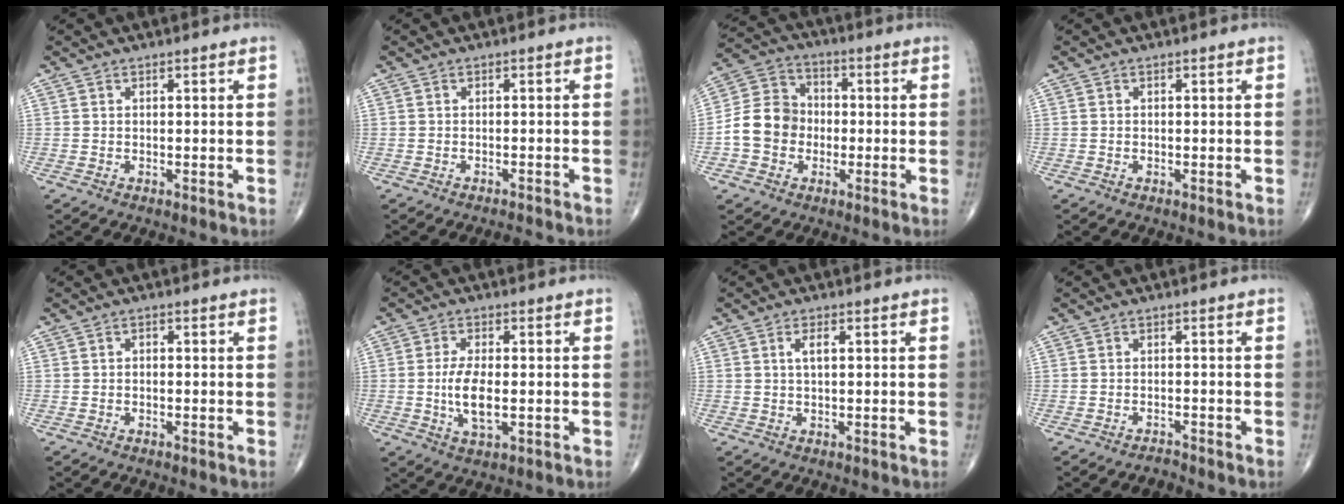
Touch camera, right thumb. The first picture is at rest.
{"total": 1.3, "force": [-1.3, 0.0, 0.1], "torque": [-0.014, 0.006, -0.019]}
{"total": 10.5, "force": [-1.9, 9.0, 5.0], "torque": [-0.077, 0.036, -0.045]}
{"total": 0.0}
{"total": 0.8, "force": [-0.2, 0.6, 0.6], "torque": [-0.004, 0.003, -0.009]}
{"total": 7.0, "force": [-0.8, 3.0, 6.2], "torque": [-0.126, -0.006, -0.014]}
{"total": 2.3, "force": [0.5, 0.9, 2.1], "torque": [-0.040, 0.002, 0.008]}
{"total": 1.3, "force": [-1.2, 0.1, -0.2], "torque": [0.000, 0.004, -0.022]}